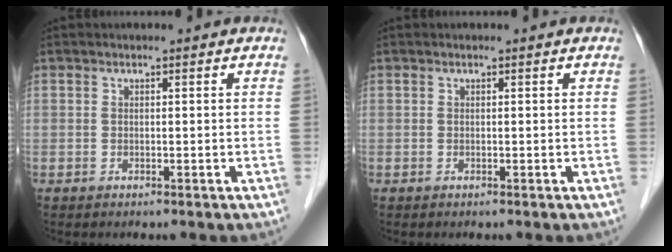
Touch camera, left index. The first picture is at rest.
{"total": 0.0}